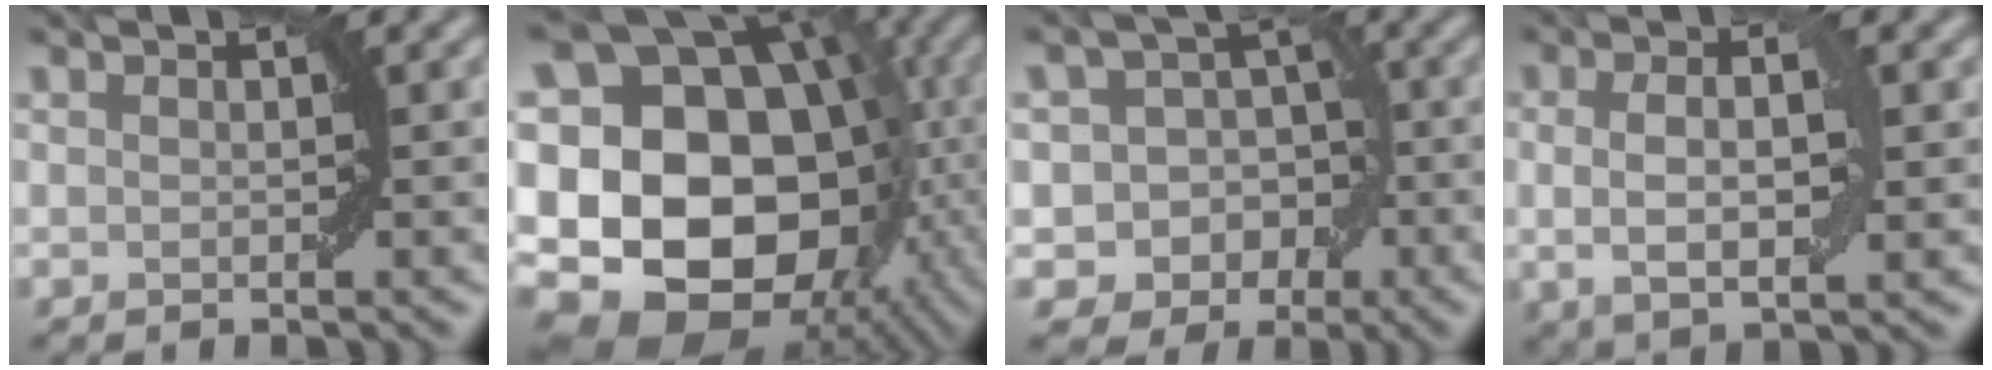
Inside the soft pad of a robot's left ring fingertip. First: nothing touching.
{"total": 22.3, "force": [-2.8, 17.9, 13.0], "torque": [-0.211, 0.020, -0.057]}
{"total": 8.7, "force": [-3.1, 7.6, 2.8], "torque": [-0.020, 0.010, -0.067]}
{"total": 4.8, "force": [0.4, 1.7, 4.5], "torque": [-0.079, 0.003, 0.003]}